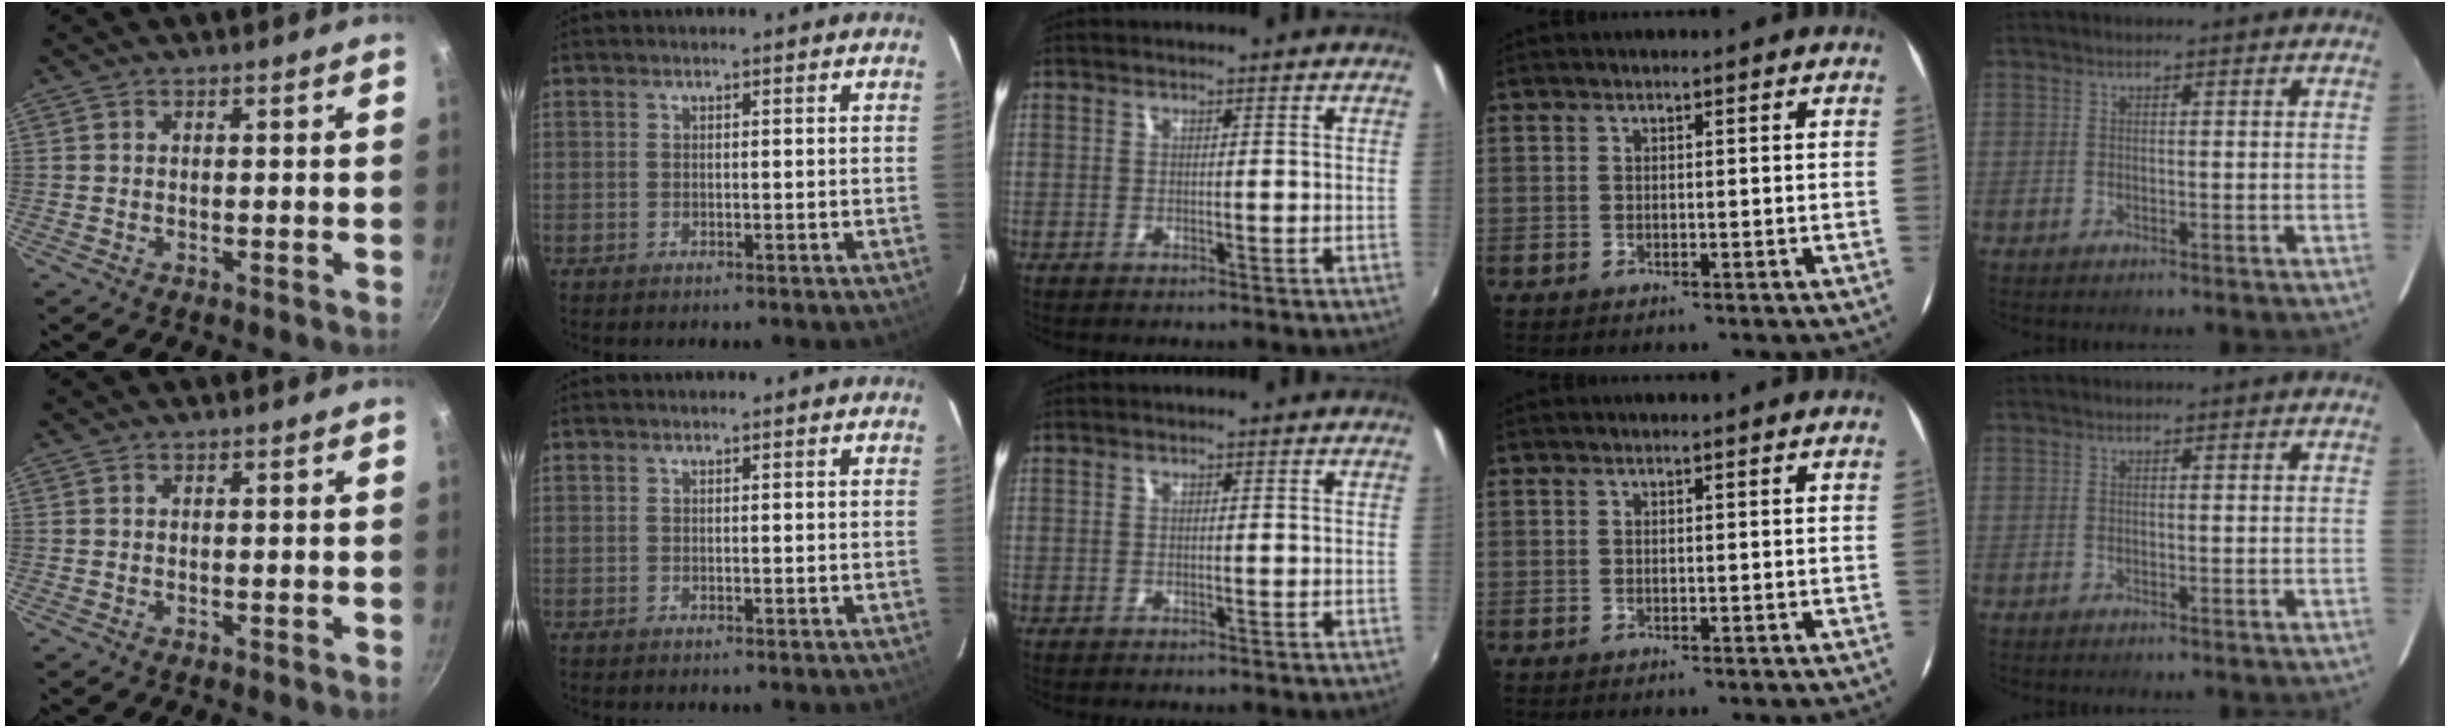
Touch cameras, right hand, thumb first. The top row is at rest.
{}